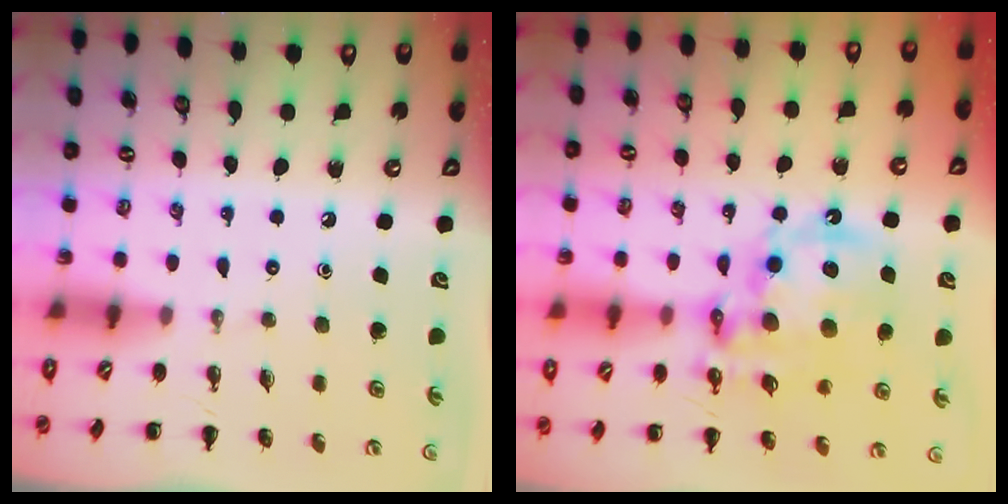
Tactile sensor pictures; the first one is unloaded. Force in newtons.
{"total": 16.9, "press": 16.4, "slide": 4.0}